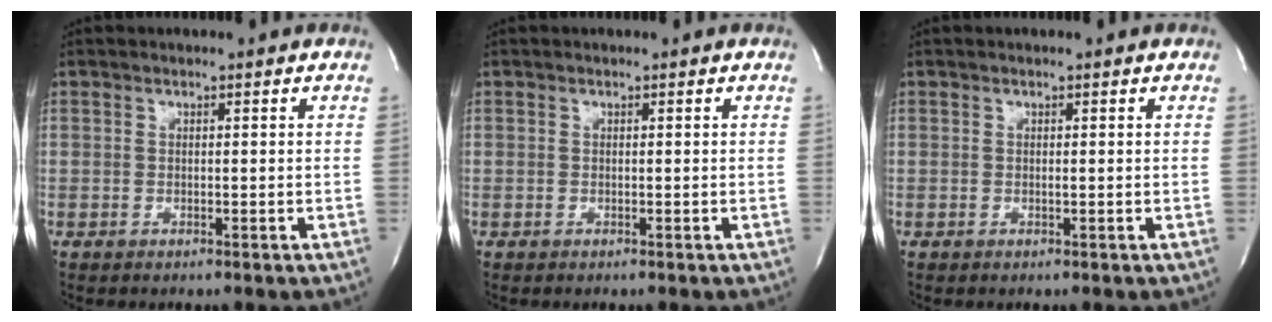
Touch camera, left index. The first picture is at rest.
{"total": 0.0}
{"total": 0.0}